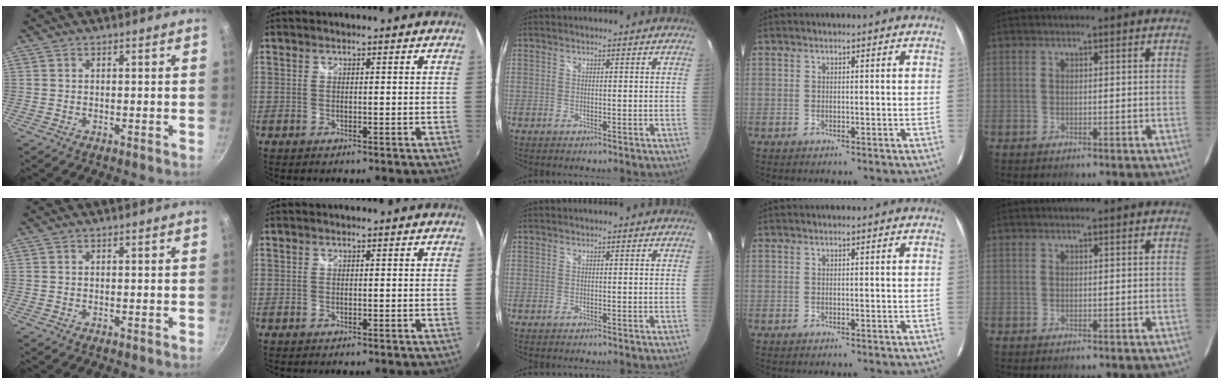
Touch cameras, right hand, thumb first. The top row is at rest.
{}